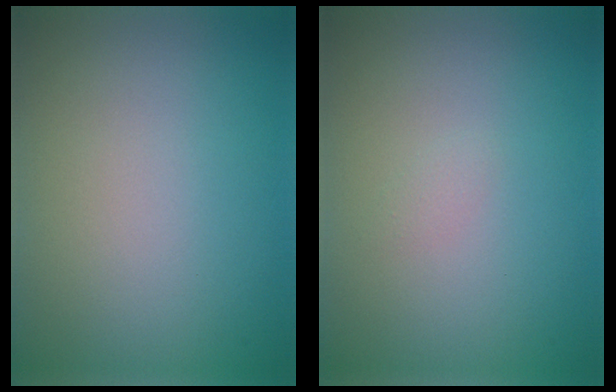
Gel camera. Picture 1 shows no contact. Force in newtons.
{"total": 0.6, "press": 0.6, "slide": 0.1}